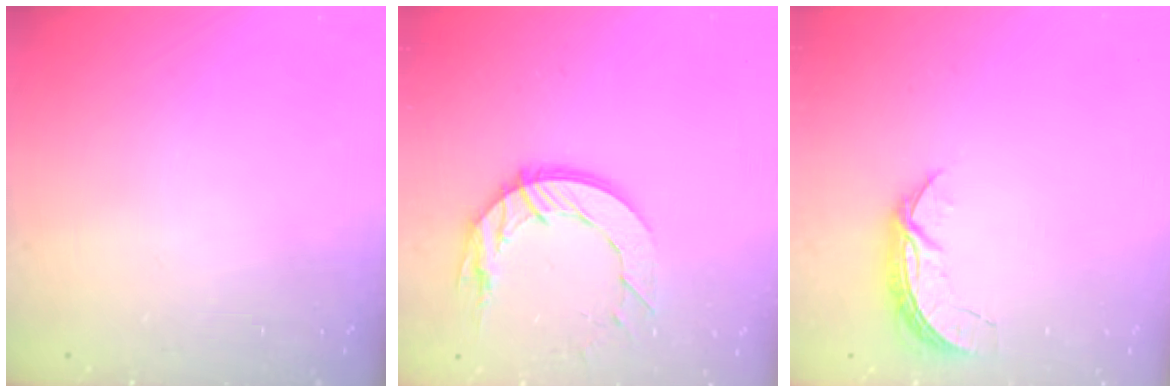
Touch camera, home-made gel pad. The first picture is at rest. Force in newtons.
{"total": 12.1, "press": 12.1, "slide": 0.8}
{"total": 6.2, "press": 6.2, "slide": 0.5}